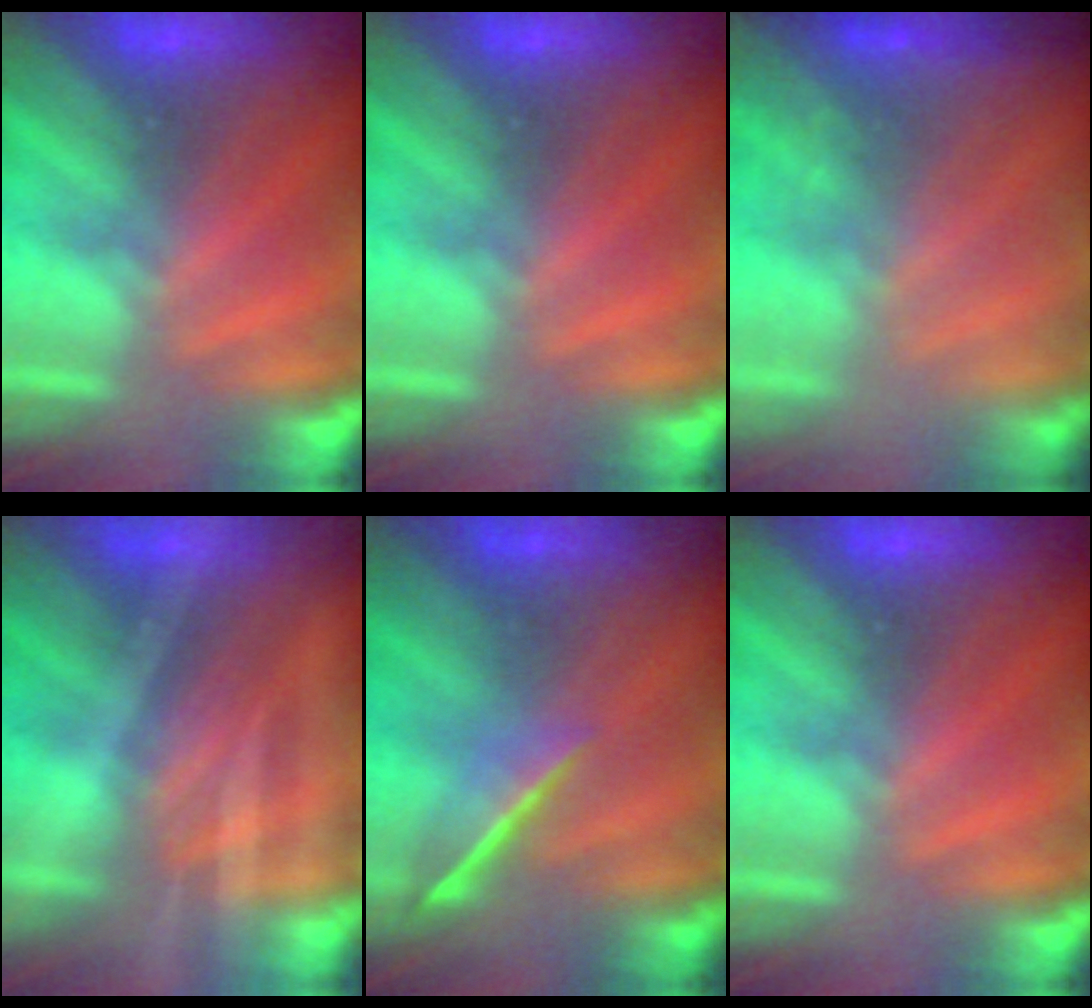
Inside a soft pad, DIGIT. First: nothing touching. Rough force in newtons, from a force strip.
{"total": 0.0}
{"total": 1.6}
{"total": 1.9}
{"total": 1.6}
{"total": 0.0}